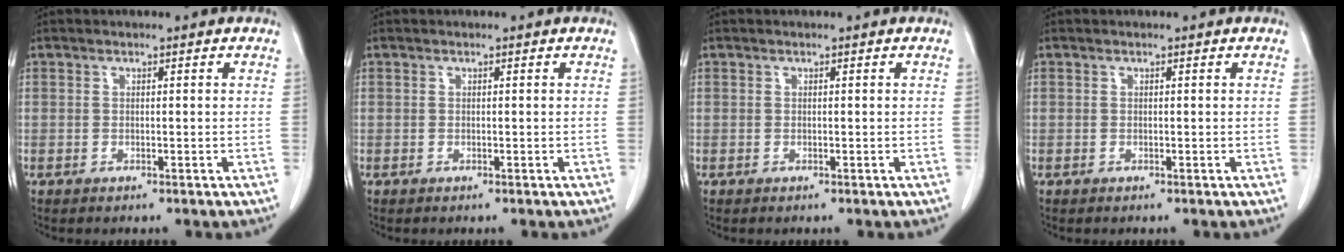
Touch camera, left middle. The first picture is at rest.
{"total": 0.0}
{"total": 0.0}
{"total": 0.0}